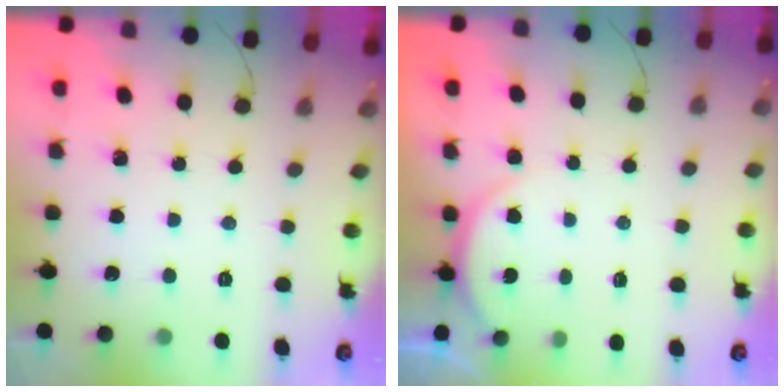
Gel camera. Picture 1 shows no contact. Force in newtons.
{"total": 3.9, "press": 3.9, "slide": 0.6}